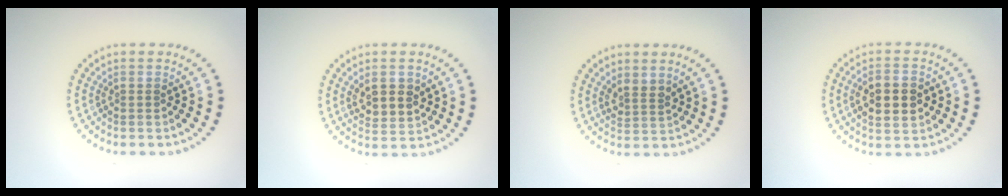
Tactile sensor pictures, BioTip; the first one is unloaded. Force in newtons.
{"total": 3.0, "press": 2.9, "slide": 0.9}
{"total": 1.8, "press": 1.3, "slide": 1.2}
{"total": 4.0, "press": 4.0, "slide": 0.4}